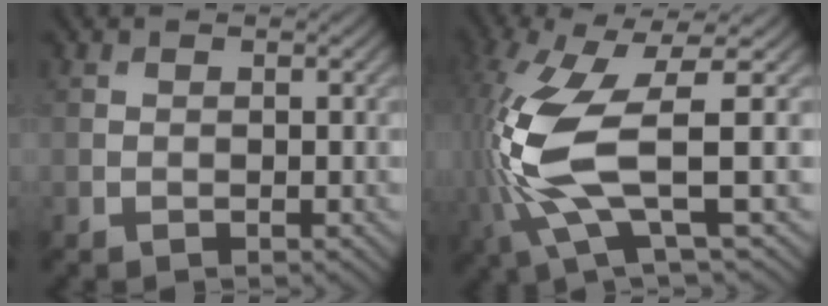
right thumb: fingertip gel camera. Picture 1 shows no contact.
{"total": 12.6, "force": [-1.5, 3.8, 12.0], "torque": [-0.288, -0.014, -0.027]}